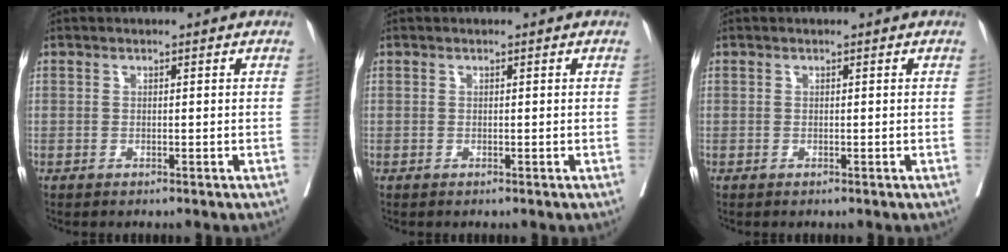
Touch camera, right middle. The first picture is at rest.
{"total": 0.0}
{"total": 0.0}